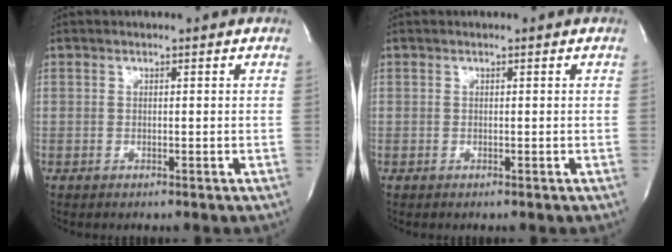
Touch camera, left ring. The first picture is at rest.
{"total": 0.0}